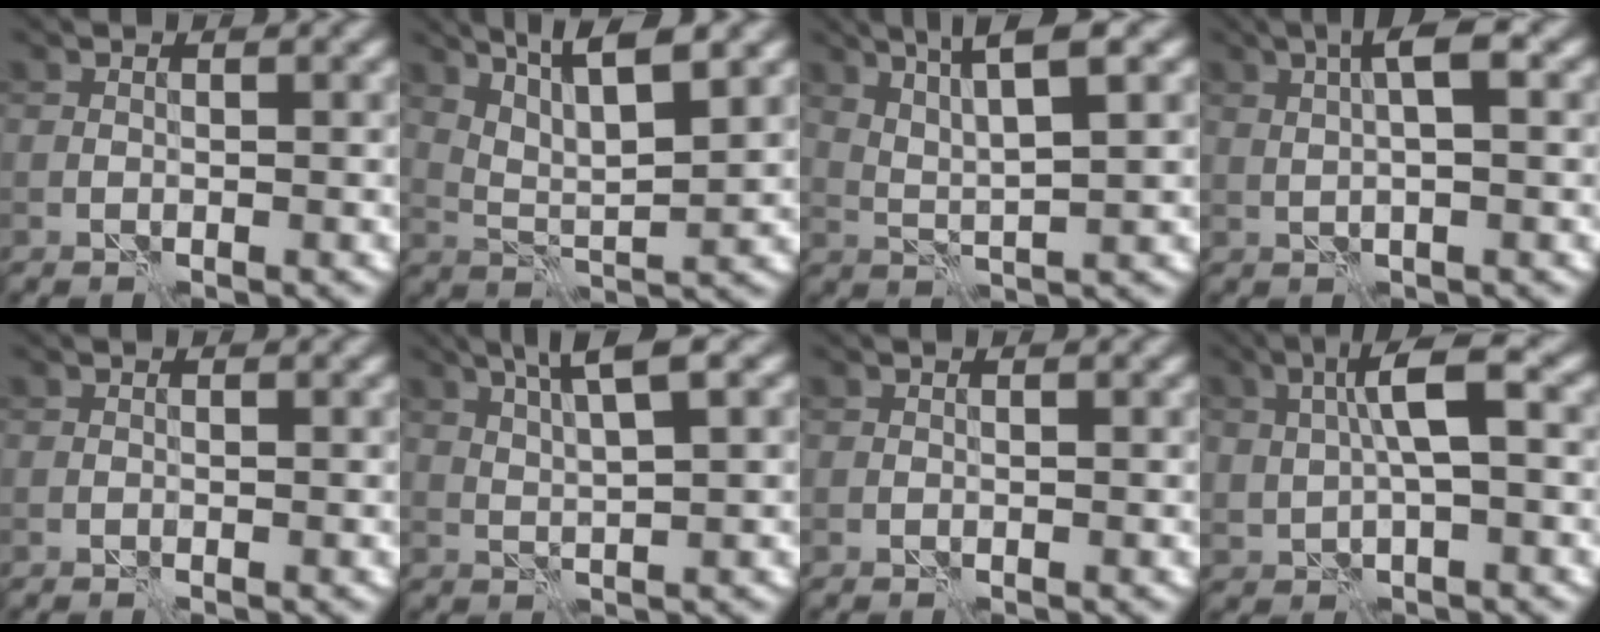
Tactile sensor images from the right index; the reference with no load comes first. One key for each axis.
{"total": 6.5, "fx": 4.1, "fy": 1.3, "fz": 4.9, "tx": -0.090, "ty": 0.005, "tz": 0.068}
{"total": 5.5, "fx": 3.0, "fy": 0.8, "fz": 4.5, "tx": -0.087, "ty": 0.007, "tz": 0.061}
{"total": 3.5, "fx": 1.0, "fy": 0.4, "fz": 3.3, "tx": -0.062, "ty": 0.008, "tz": 0.017}
{"total": 0.0}
{"total": 4.7, "fx": 2.5, "fy": 0.6, "fz": 4.0, "tx": -0.080, "ty": 0.009, "tz": 0.046}
{"total": 0.0}
{"total": 5.3, "fx": 1.0, "fy": 1.7, "fz": 4.9, "tx": -0.092, "ty": 0.014, "tz": 0.014}